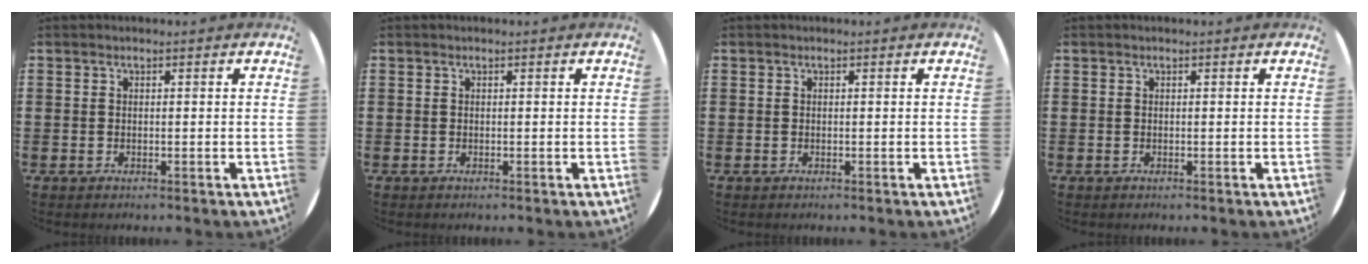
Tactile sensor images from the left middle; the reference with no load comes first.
{"total": 0.0}
{"total": 0.0}
{"total": 0.0}